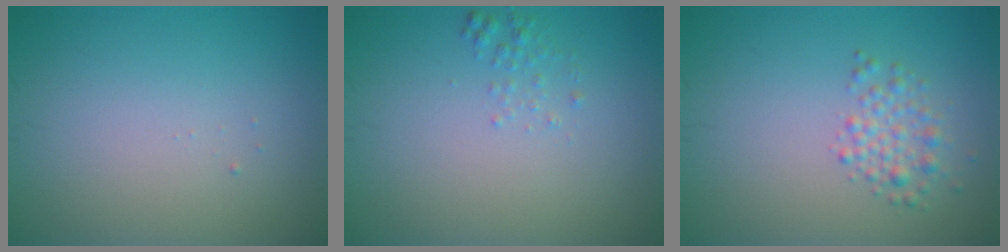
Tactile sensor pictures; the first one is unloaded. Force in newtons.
{"total": 1.0, "press": 1.0, "slide": 0.0}
{"total": 2.2, "press": 2.2, "slide": 0.1}